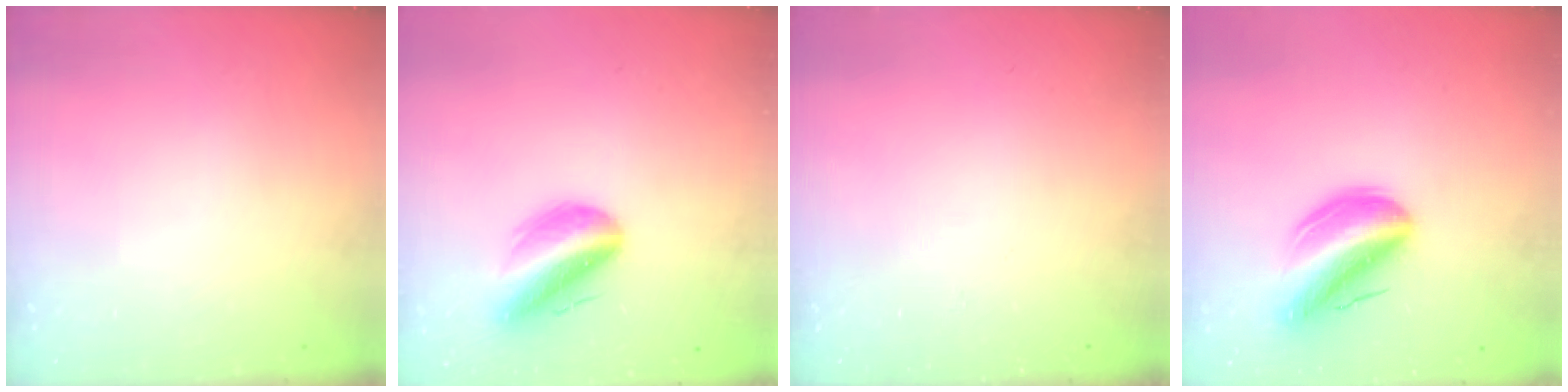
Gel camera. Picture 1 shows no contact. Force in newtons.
{"total": 11.5, "press": 11.0, "slide": 3.2}
{"total": 0.0}
{"total": 12.7, "press": 12.2, "slide": 3.6}